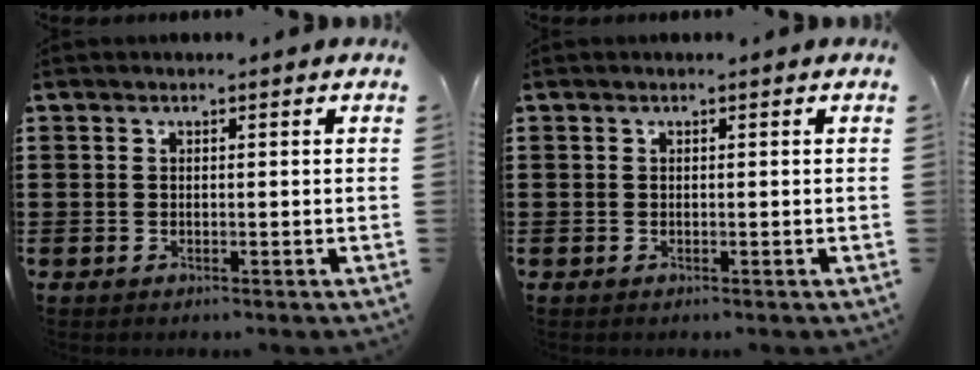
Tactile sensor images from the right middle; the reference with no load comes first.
{"total": 0.0}